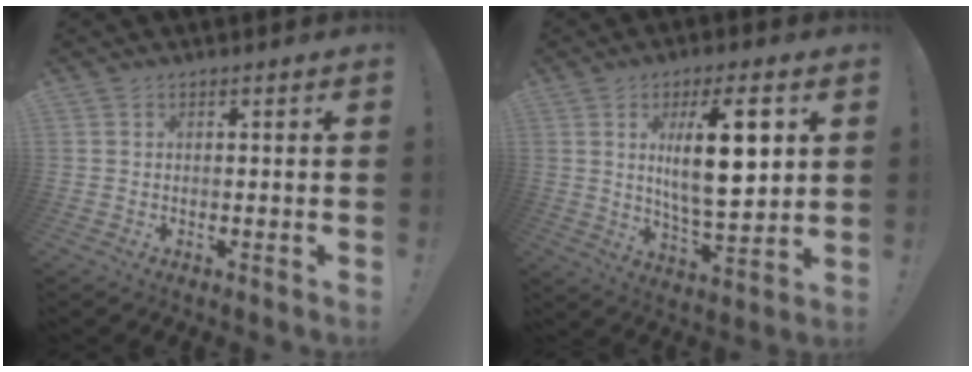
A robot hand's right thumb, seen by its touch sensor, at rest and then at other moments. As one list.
[{"total": 16.1, "force": [4.3, 4.9, 14.7], "torque": [-0.247, -0.012, 0.055]}]